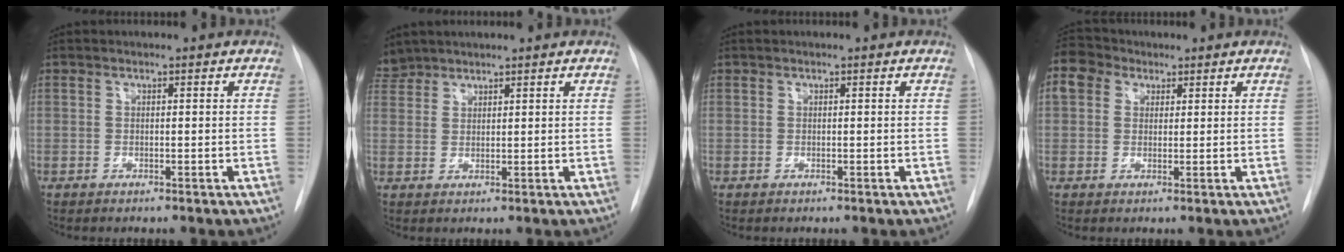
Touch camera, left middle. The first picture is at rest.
{"total": 3.3, "force": [3.1, 1.1, -0.3], "torque": [0.002, 0.010, 0.062]}
{"total": 0.0}
{"total": 5.9, "force": [2.9, 4.7, 2.2], "torque": [-0.051, 0.030, 0.056]}